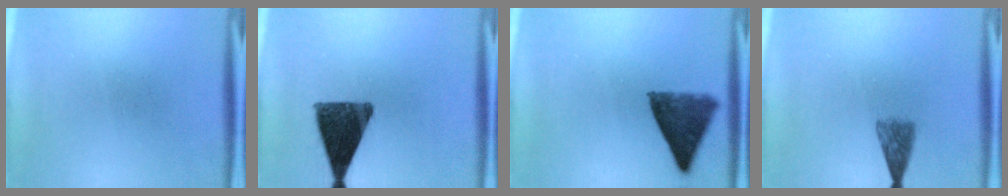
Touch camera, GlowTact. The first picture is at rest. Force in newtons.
{"total": 12.2}
{"total": 9.7}
{"total": 3.4}